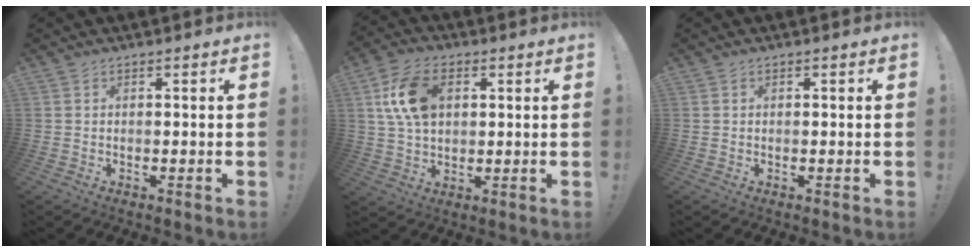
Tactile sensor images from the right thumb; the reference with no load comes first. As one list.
[{"total": 14.2, "force": [3.7, 9.4, 10.0], "torque": [-0.168, 0.009, 0.073]}, {"total": 0.0}]